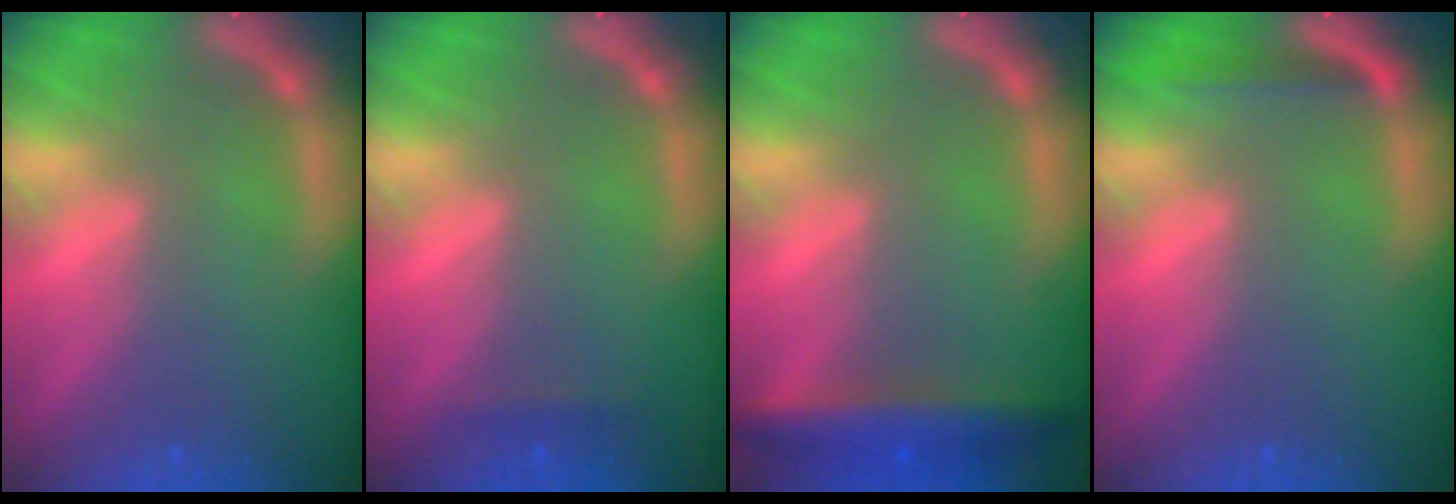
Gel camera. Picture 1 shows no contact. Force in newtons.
{"total": 0.9}
{"total": 5.0}
{"total": 1.9}